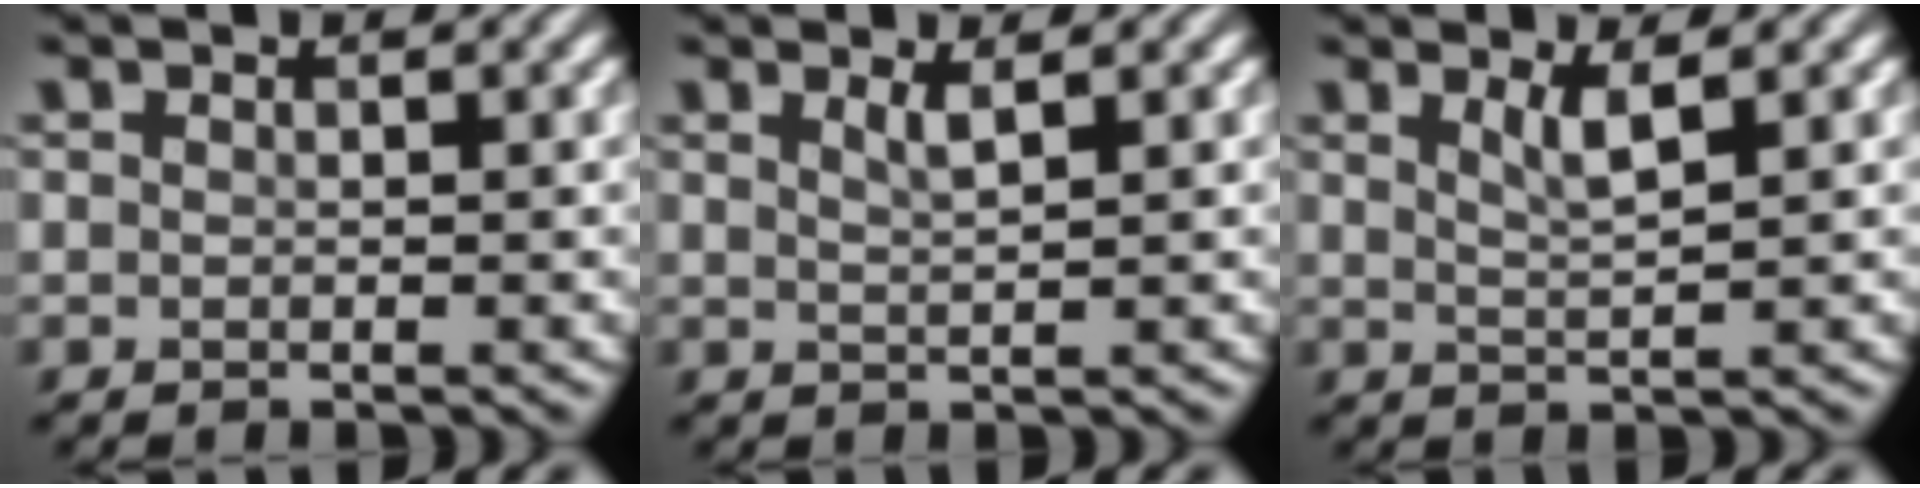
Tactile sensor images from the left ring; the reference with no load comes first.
{"total": 1.5, "force": [0.8, 0.4, 1.1], "torque": [-0.013, 0.002, 0.011]}
{"total": 2.1, "force": [1.1, 0.5, 1.7], "torque": [-0.026, -0.002, 0.018]}